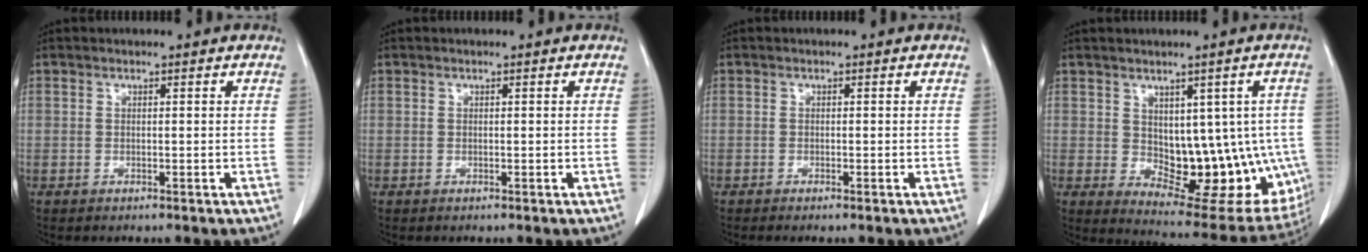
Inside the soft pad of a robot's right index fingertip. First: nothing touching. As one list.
[{"total": 0.0}, {"total": 0.6, "force": [-0.5, -0.1, 0.4], "torque": [-0.011, -0.001, -0.009]}, {"total": 15.2, "force": [-0.8, 8.2, 12.8], "torque": [-0.138, 0.007, 0.015]}]